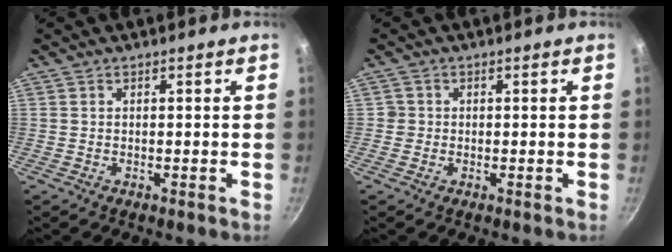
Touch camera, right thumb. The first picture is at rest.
{"total": 1.4, "force": [-0.3, 1.4, 0.3], "torque": [0.002, 0.005, -0.006]}